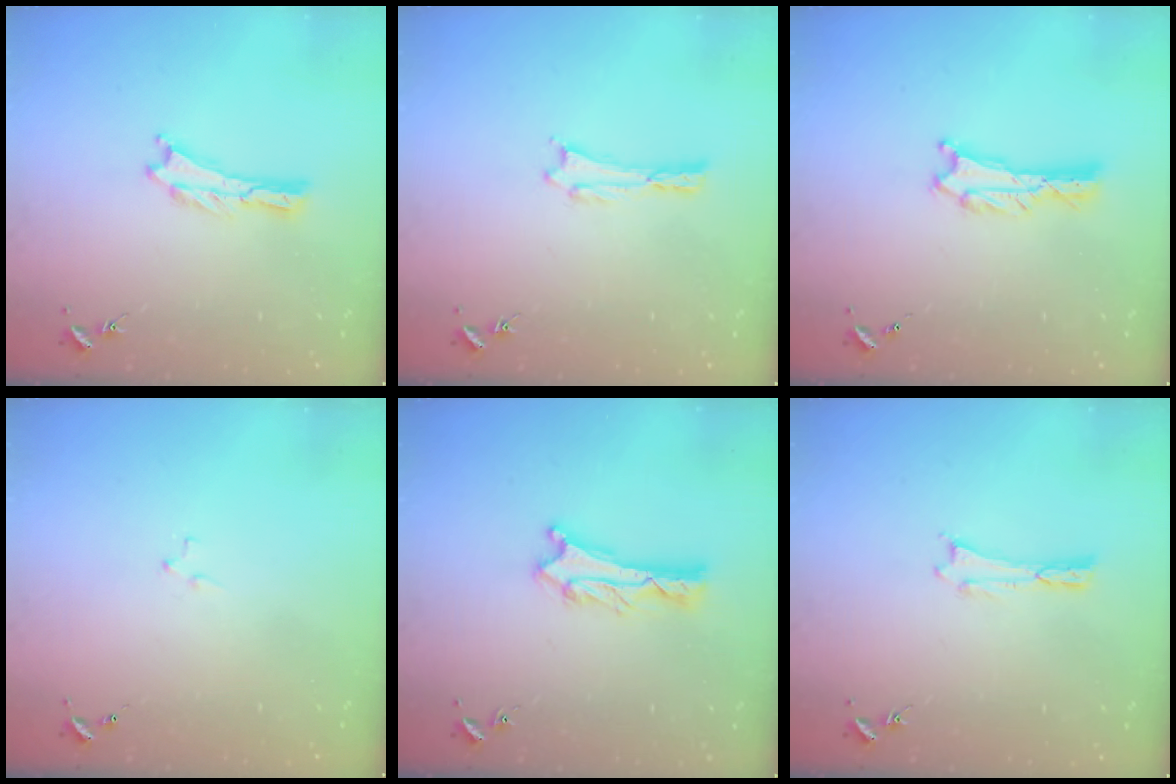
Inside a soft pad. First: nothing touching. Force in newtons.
{"total": 0.0}
{"total": 0.7, "press": 0.7, "slide": 0.1}
{"total": 2.1, "press": 2.1, "slide": 0.2}
{"total": 1.2, "press": 1.1, "slide": 0.1}
{"total": 0.0}